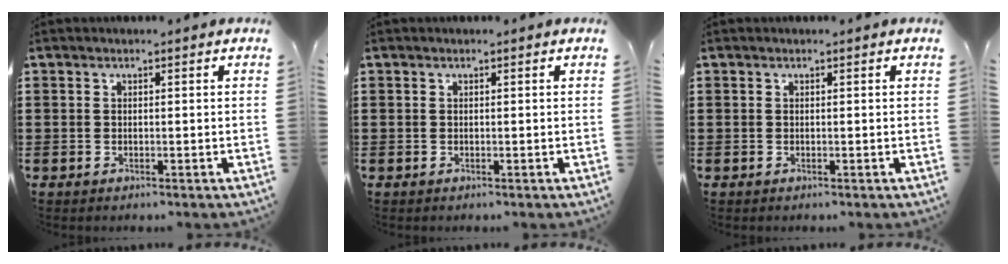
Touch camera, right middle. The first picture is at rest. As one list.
[{"total": 0.0}, {"total": 0.0}]